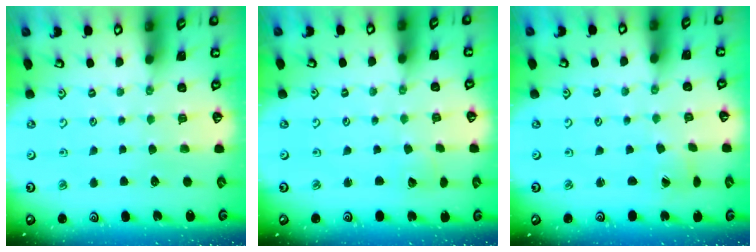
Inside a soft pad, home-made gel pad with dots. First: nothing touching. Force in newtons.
{"total": 2.3, "press": 2.3, "slide": 0.1}
{"total": 0.8, "press": 0.8, "slide": 0.0}